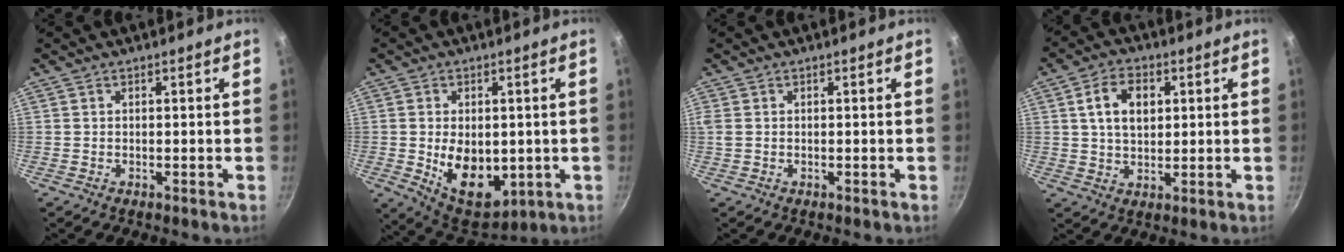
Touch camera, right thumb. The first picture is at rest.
{"total": 12.7, "force": [-1.2, 8.3, 9.5], "torque": [-0.117, -0.019, 0.004]}
{"total": 1.2, "force": [0.2, 0.9, 0.8], "torque": [-0.019, 0.001, 0.005]}
{"total": 8.3, "force": [2.1, 5.4, 5.9], "torque": [-0.089, 0.002, 0.034]}